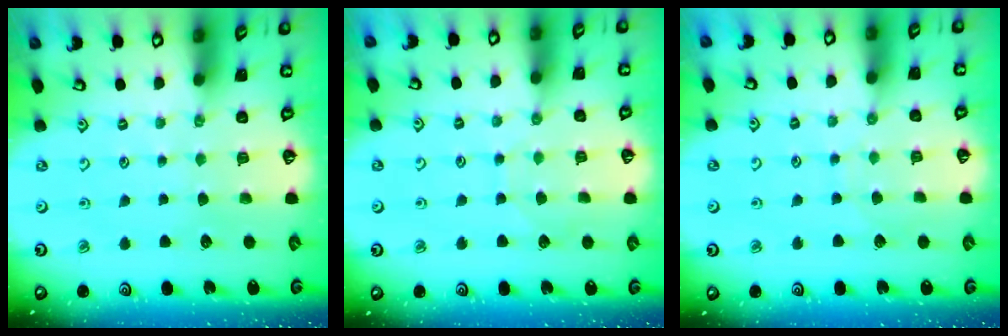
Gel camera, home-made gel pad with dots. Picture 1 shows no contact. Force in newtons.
{"total": 4.5, "press": 4.5, "slide": 0.5}
{"total": 5.6, "press": 5.6, "slide": 0.5}